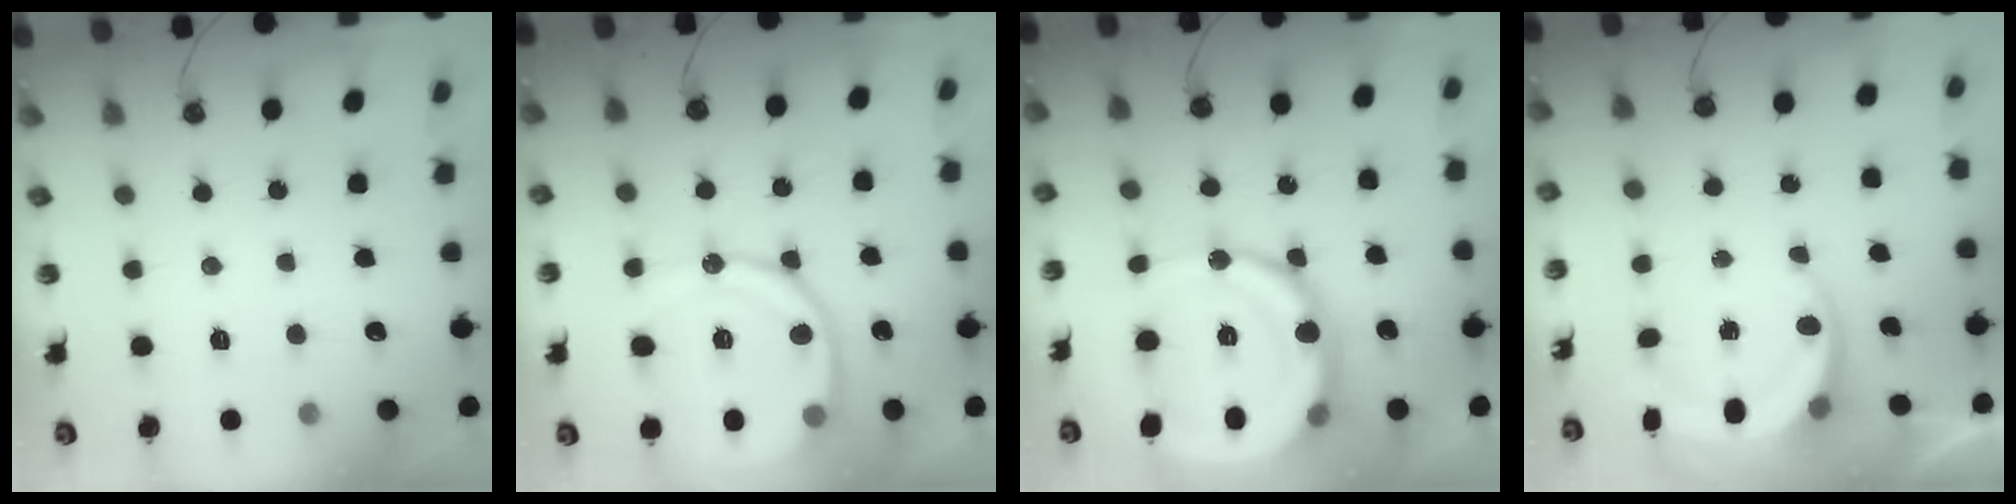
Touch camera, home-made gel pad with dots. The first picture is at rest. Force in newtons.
{"total": 16.1, "press": 16.0, "slide": 1.6}
{"total": 23.3, "press": 23.0, "slide": 3.8}
{"total": 6.1, "press": 6.0, "slide": 1.1}